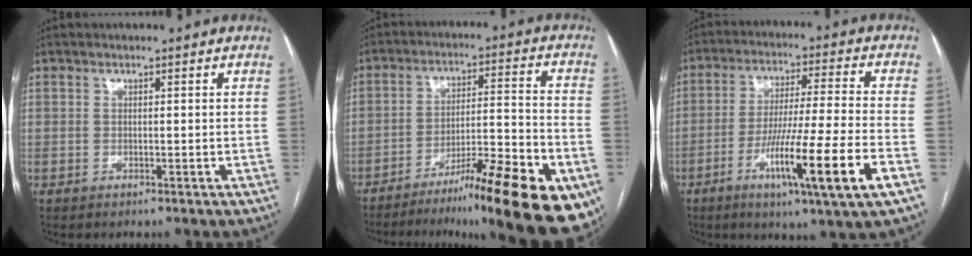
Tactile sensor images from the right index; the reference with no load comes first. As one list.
[{"total": 21.7, "force": [-14.6, 1.4, 16.1], "torque": [-0.154, 0.011, -0.225]}, {"total": 16.2, "force": [-6.7, -0.9, 14.7], "torque": [-0.259, -0.024, -0.112]}]